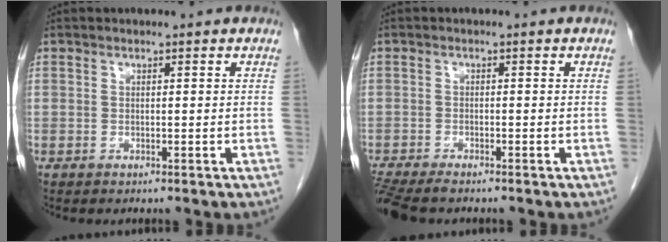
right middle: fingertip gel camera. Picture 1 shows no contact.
{"total": 5.7, "force": [-5.0, 0.7, 2.6], "torque": [-0.045, -0.017, -0.088]}